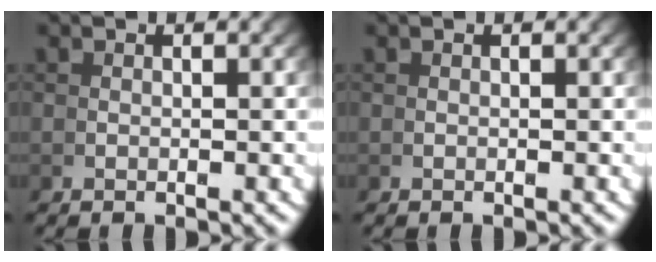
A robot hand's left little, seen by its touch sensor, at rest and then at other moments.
{"total": 0.0}